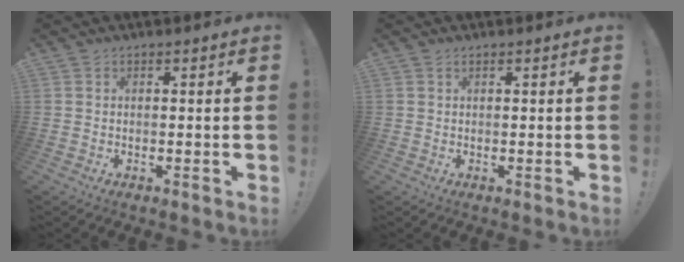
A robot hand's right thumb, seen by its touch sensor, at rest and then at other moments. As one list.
[{"total": 0.6, "force": [0.5, 0.2, 0.2], "torque": [-0.002, 0.000, 0.010]}]